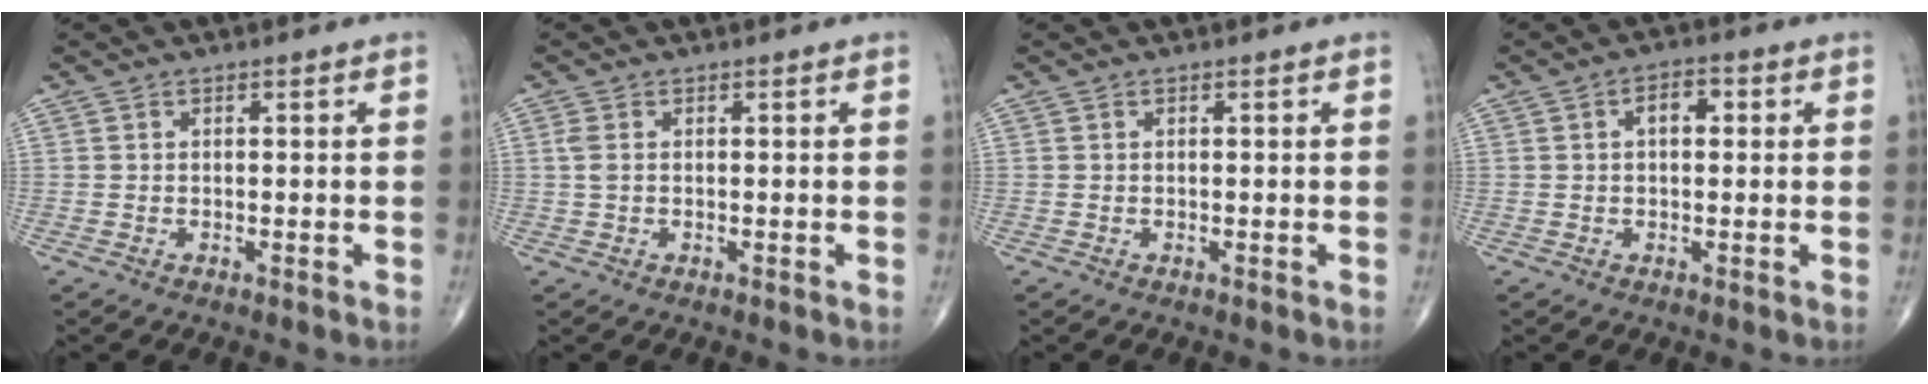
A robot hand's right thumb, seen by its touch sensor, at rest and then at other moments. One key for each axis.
{"total": 1.6, "fx": 0.4, "fy": 0.8, "fz": 1.3, "tx": -0.038, "ty": 0.007, "tz": 0.010}
{"total": 0.0}
{"total": 4.1, "fx": 0.9, "fy": 2.3, "fz": 3.3, "tx": -0.044, "ty": 0.011, "tz": 0.011}